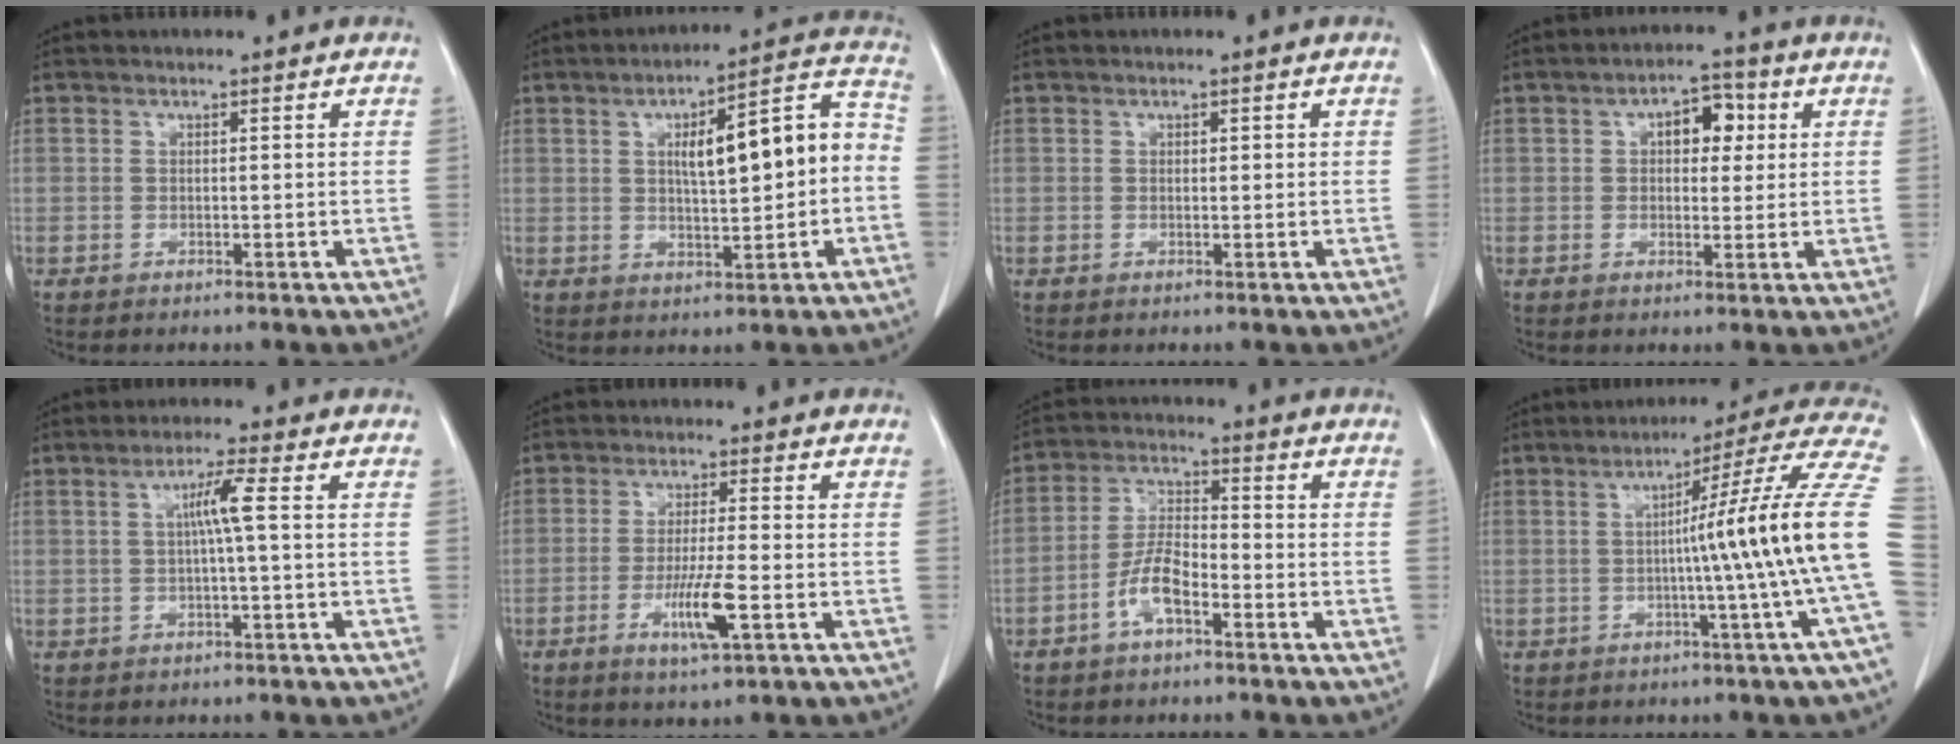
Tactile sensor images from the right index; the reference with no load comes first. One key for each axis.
{"total": 12.7, "fx": 0.3, "fy": 3.1, "fz": 12.3, "tx": -0.173, "ty": 0.043, "tz": 0.010}
{"total": 0.9, "fx": 0.3, "fy": 0.4, "fz": 0.7, "tx": -0.007, "ty": 0.001, "tz": 0.004}
{"total": 5.5, "fx": 1.5, "fy": 3.0, "fz": 4.3, "tx": -0.061, "ty": 0.019, "tz": 0.021}
{"total": 4.3, "fx": 0.5, "fy": -0.5, "fz": 4.2, "tx": -0.077, "ty": 0.008, "tz": 0.009}
{"total": 6.8, "fx": -2.5, "fy": 0.2, "fz": 6.4, "tx": -0.119, "ty": -0.014, "tz": -0.044}
{"total": 6.2, "fx": -3.2, "fy": 2.1, "fz": 4.9, "tx": -0.110, "ty": 0.006, "tz": -0.062}
{"total": 16.3, "fx": -1.4, "fy": -3.1, "fz": 15.9, "tx": -0.197, "ty": 0.007, "tz": -0.029}